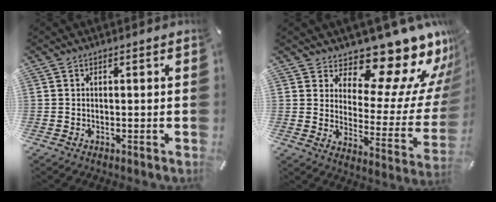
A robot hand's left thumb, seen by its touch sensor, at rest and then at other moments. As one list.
[{"total": 16.2, "force": [13.5, 5.9, 6.7], "torque": [-0.094, -0.128, 0.225]}]